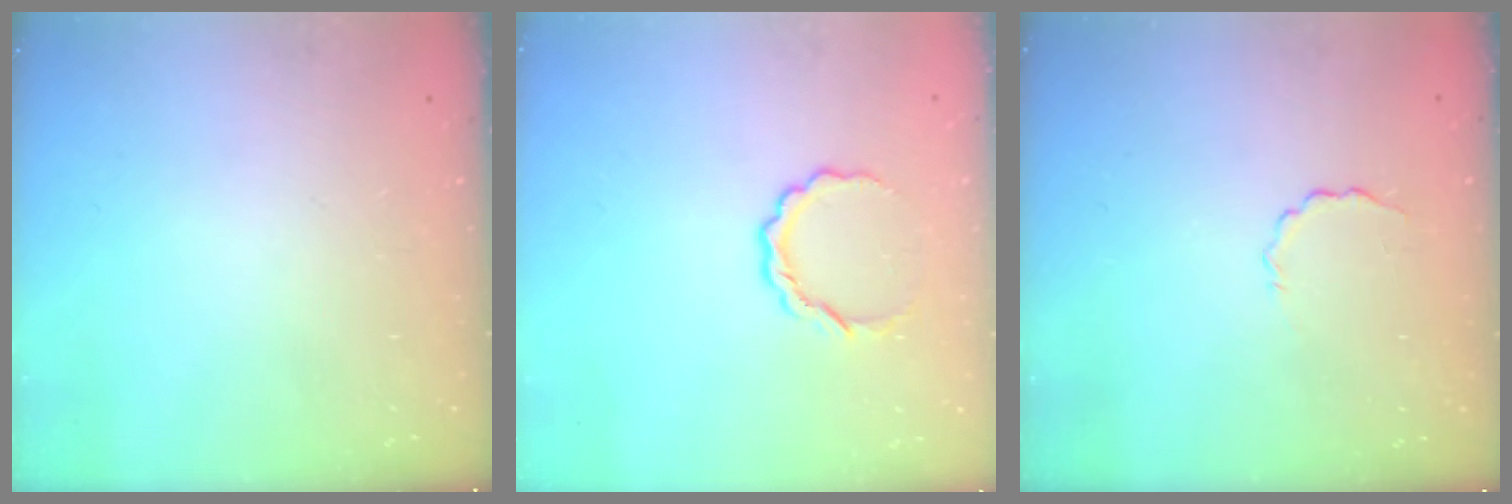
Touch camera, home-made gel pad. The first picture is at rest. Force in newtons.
{"total": 5.3, "press": 5.2, "slide": 0.2}
{"total": 2.6, "press": 2.5, "slide": 0.8}